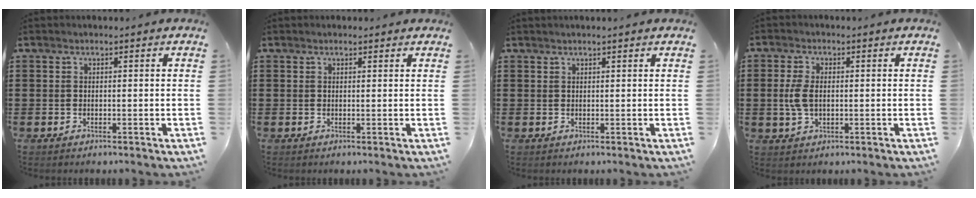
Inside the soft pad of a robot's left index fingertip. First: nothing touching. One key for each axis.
{"total": 0.8, "fx": 0.6, "fy": 0.3, "fz": 0.3, "tx": -0.006, "ty": 0.003, "tz": 0.012}
{"total": 0.8, "fx": 0.7, "fy": 0.0, "fz": 0.5, "tx": -0.009, "ty": -0.001, "tz": 0.013}
{"total": 4.2, "fx": 0.1, "fy": 2.4, "fz": 3.4, "tx": -0.090, "ty": 0.000, "tz": -0.006}